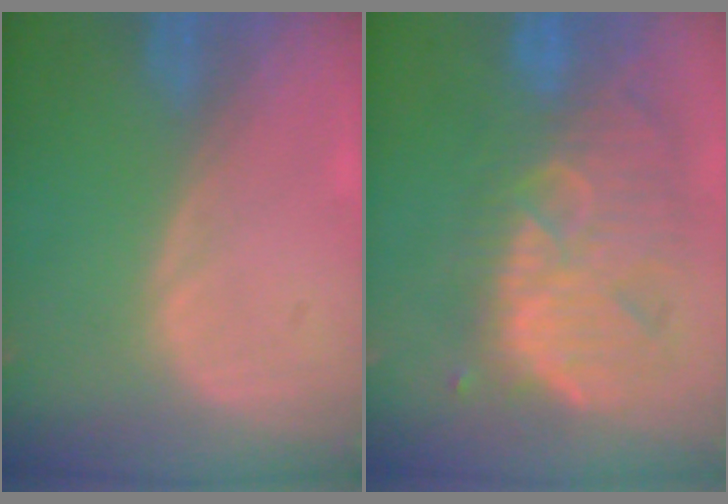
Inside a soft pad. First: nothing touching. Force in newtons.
{"total": 12.1, "press": 11.0, "slide": 5.1}